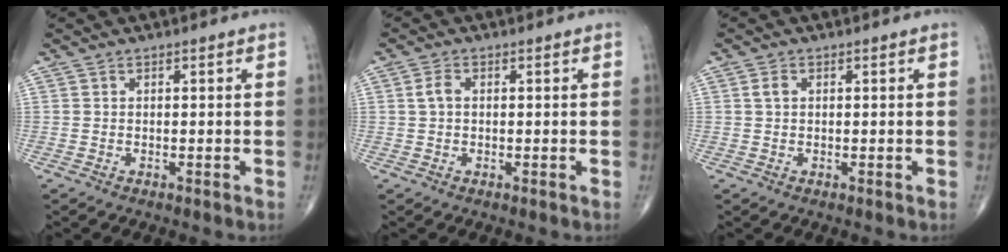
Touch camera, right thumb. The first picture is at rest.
{"total": 2.2, "force": [0.3, 1.4, 1.7], "torque": [-0.037, 0.006, 0.003]}
{"total": 1.5, "force": [0.3, 1.0, 1.0], "torque": [-0.020, 0.004, 0.006]}